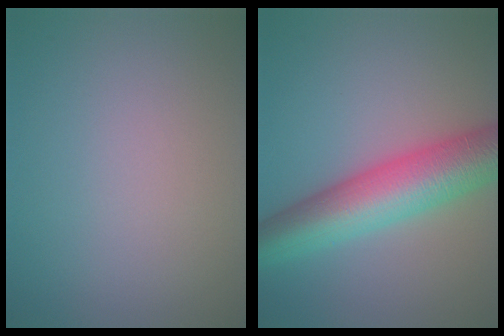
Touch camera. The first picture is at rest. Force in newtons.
{"total": 9.1, "press": 9.0, "slide": 0.4}